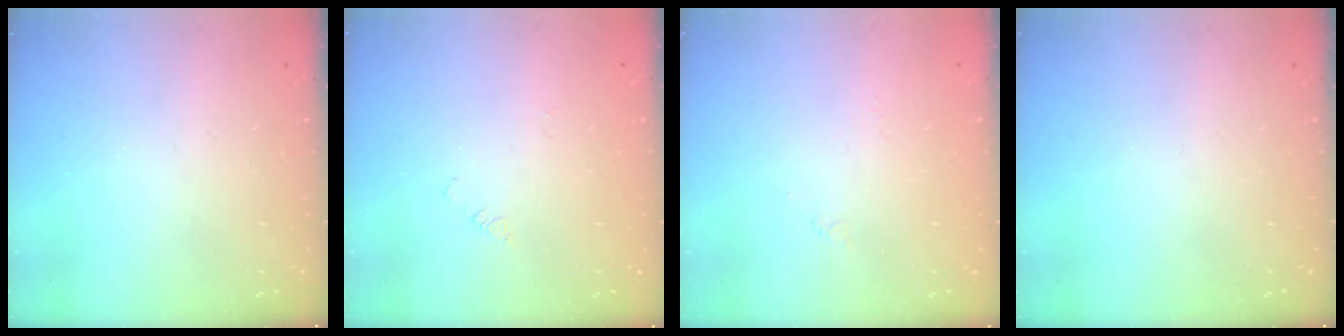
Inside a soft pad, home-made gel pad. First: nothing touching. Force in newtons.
{"total": 1.4, "press": 1.3, "slide": 0.3}
{"total": 1.7, "press": 1.6, "slide": 0.4}
{"total": 0.0}